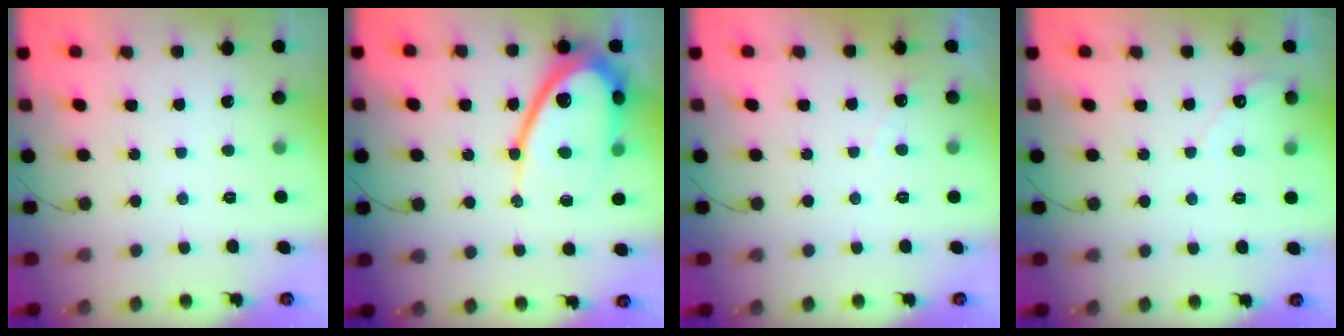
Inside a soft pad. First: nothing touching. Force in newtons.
{"total": 17.0, "press": 16.9, "slide": 1.4}
{"total": 3.0, "press": 3.0, "slide": 0.1}
{"total": 2.8, "press": 2.8, "slide": 0.2}